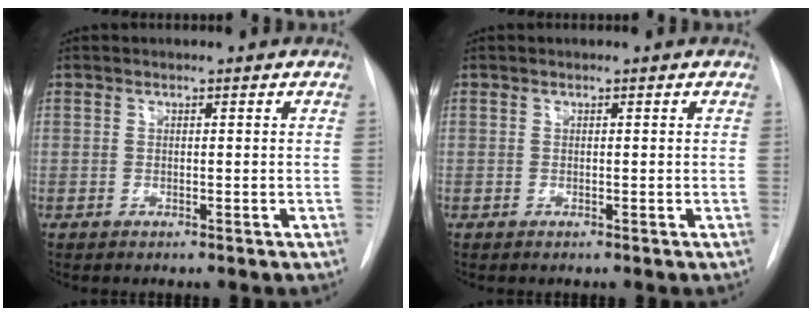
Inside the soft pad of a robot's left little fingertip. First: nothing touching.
{"total": 0.0}